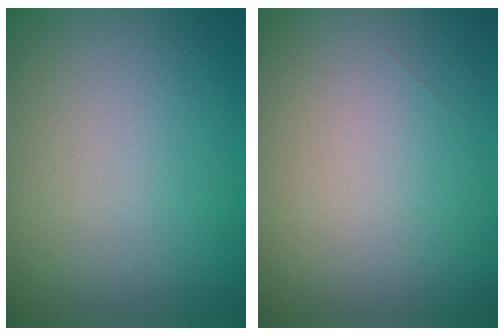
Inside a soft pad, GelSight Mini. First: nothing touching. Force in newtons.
{"total": 0.0}